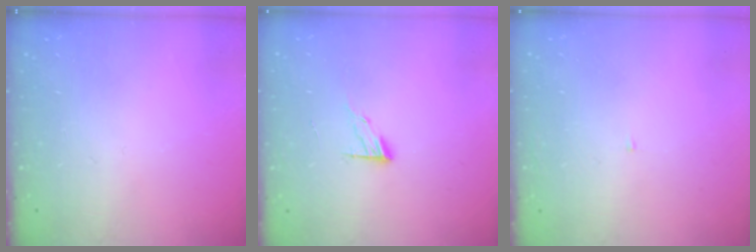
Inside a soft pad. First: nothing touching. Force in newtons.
{"total": 7.9, "press": 7.9, "slide": 0.7}
{"total": 2.1, "press": 2.1, "slide": 0.2}